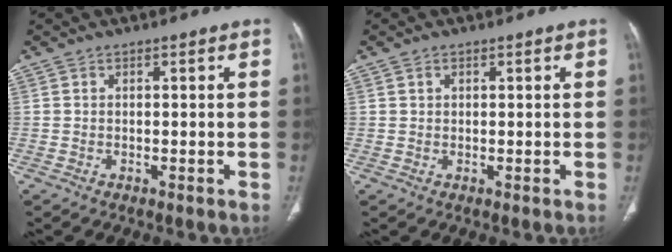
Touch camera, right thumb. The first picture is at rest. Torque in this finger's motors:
{"motor_torque": [0.02, -0.11, -0.15, 0.15, 0.05]}